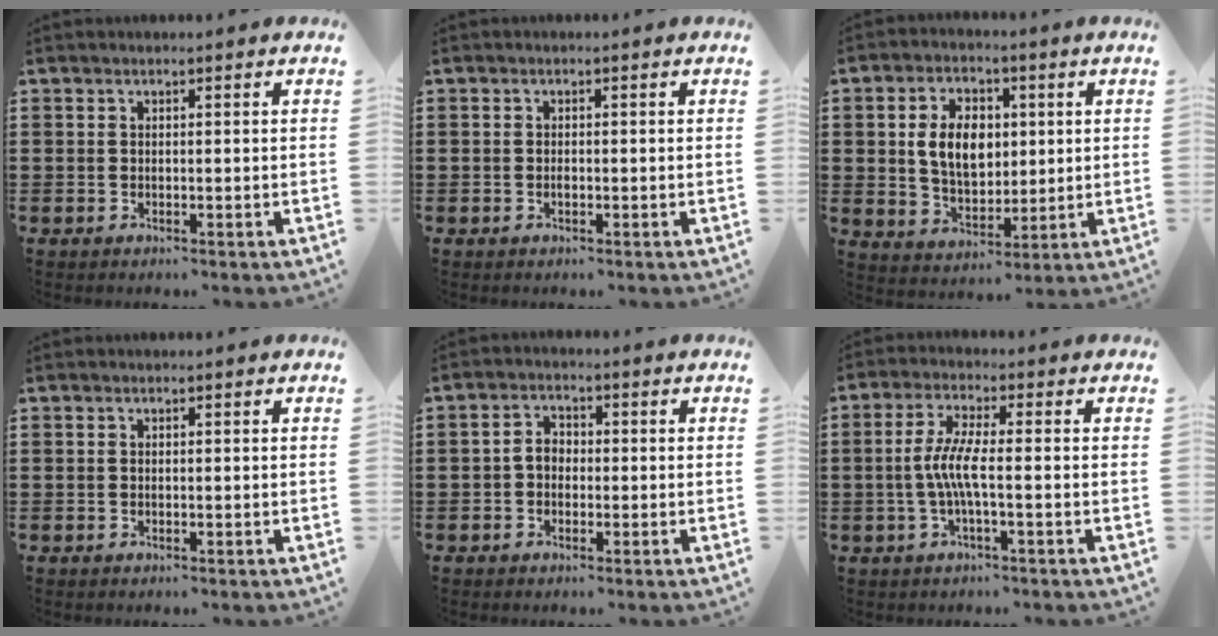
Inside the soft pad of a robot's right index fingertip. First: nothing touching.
{"total": 0.7, "force": [-0.2, 0.4, 0.4], "torque": [-0.010, -0.001, -0.004]}
{"total": 8.3, "force": [1.2, 5.7, 5.9], "torque": [-0.126, 0.008, 0.015]}
{"total": 0.0}
{"total": 2.6, "force": [-0.6, 1.9, 1.7], "torque": [-0.036, 0.007, -0.013]}
{"total": 5.4, "force": [-1.0, 0.7, 5.3], "torque": [-0.124, -0.010, -0.030]}